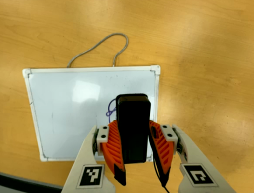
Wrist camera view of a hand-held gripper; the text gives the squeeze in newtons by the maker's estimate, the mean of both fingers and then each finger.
{"total": 6.4, "left": 5.4, "right": 7.3}